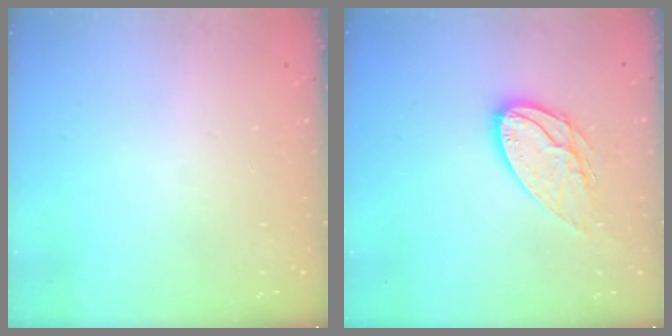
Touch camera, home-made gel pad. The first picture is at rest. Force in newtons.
{"total": 12.9, "press": 12.9, "slide": 1.0}